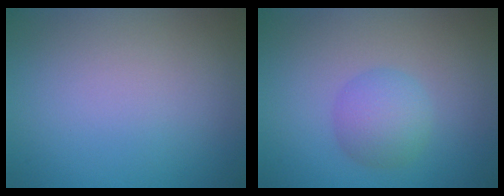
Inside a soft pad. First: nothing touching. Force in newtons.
{"total": 3.2, "press": 3.2, "slide": 0.0}